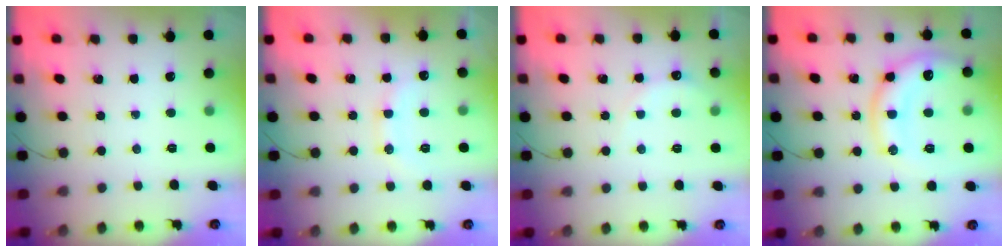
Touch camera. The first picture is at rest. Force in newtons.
{"total": 10.8, "press": 10.7, "slide": 1.0}
{"total": 3.8, "press": 3.6, "slide": 0.9}
{"total": 13.7, "press": 13.6, "slide": 1.9}